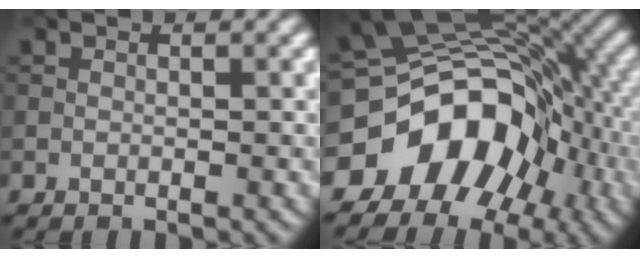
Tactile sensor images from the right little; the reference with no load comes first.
{"total": 13.1, "force": [-5.4, 9.4, 7.3], "torque": [-0.124, 0.002, -0.099]}